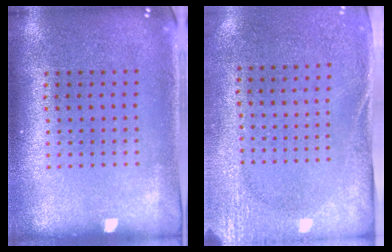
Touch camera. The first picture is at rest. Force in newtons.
{"total": 2.8, "press": 2.2, "slide": 1.7}